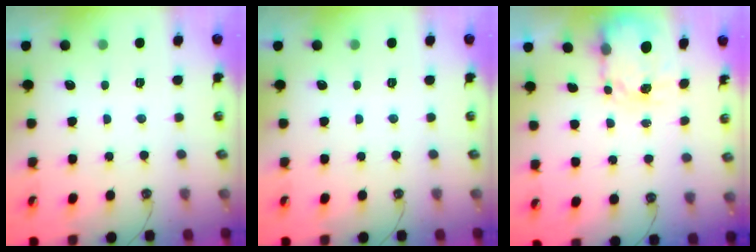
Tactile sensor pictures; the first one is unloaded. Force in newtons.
{"total": 0.0}
{"total": 4.0, "press": 4.0, "slide": 0.2}